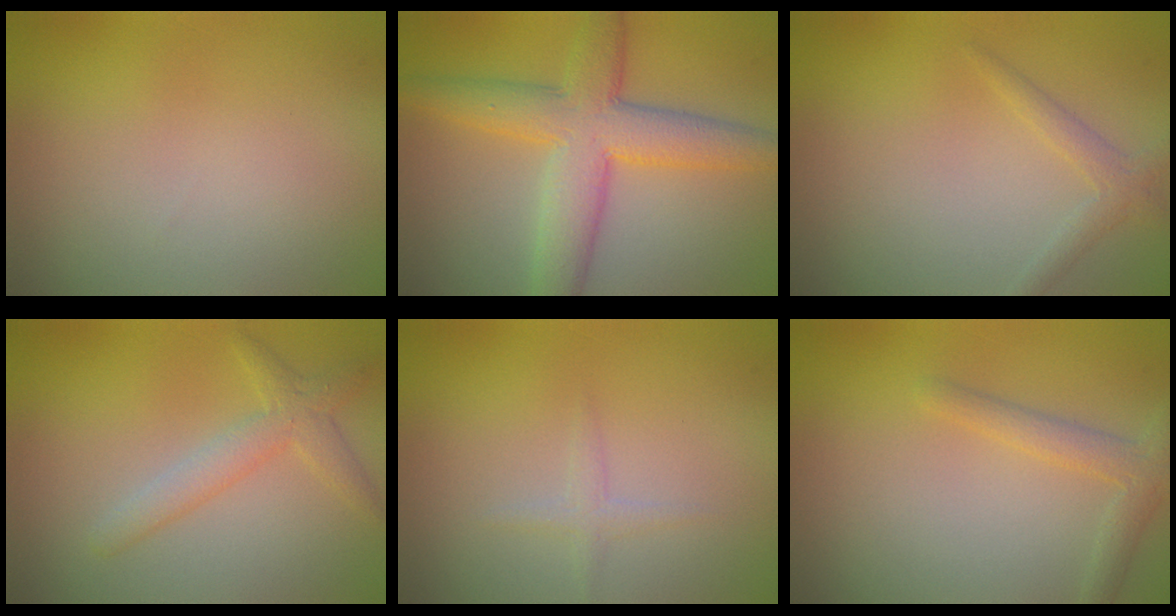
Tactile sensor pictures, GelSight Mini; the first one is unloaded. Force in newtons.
{"total": 7.1, "press": 7.1, "slide": 0.1}
{"total": 1.6, "press": 1.6, "slide": 0.1}
{"total": 2.6, "press": 2.6, "slide": 0.1}
{"total": 0.9, "press": 0.9, "slide": 0.0}
{"total": 2.2, "press": 2.2, "slide": 0.0}